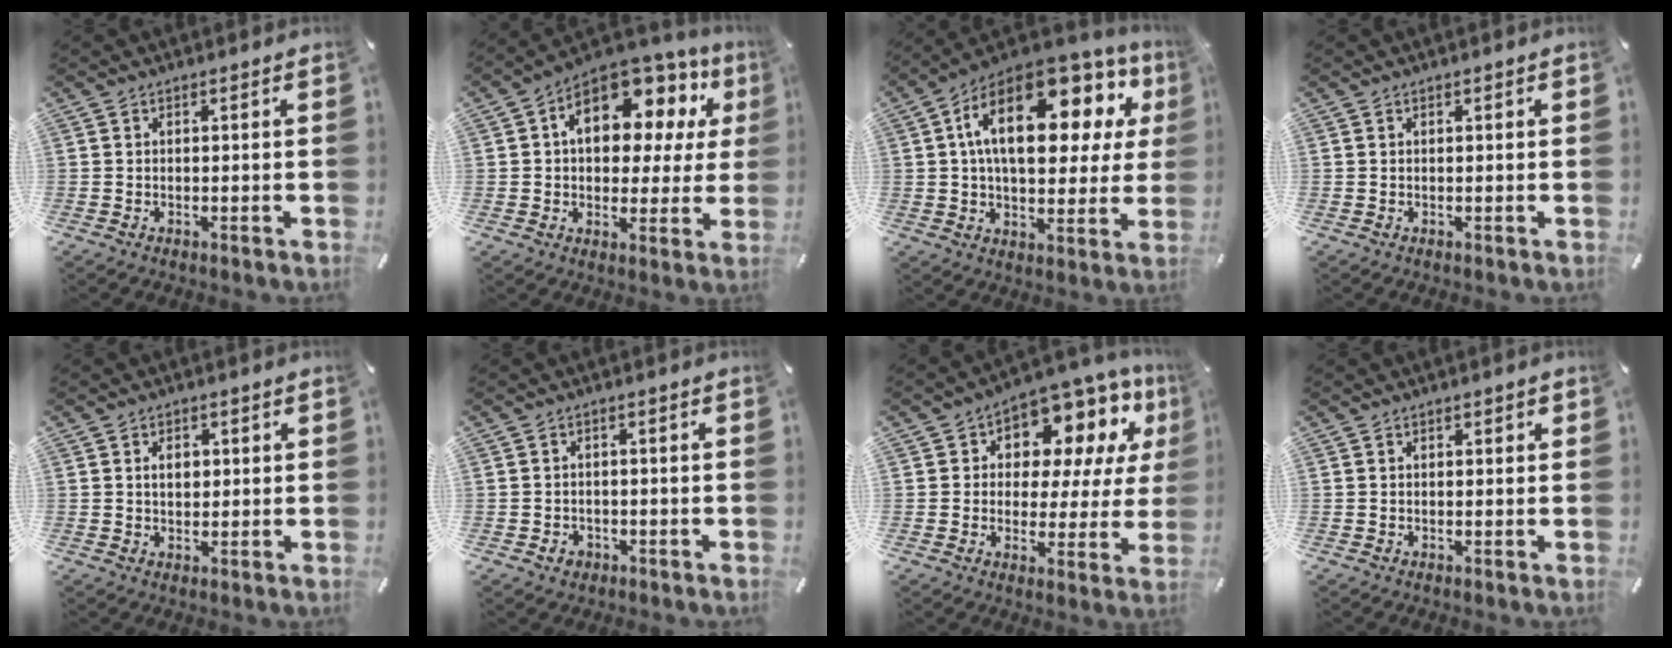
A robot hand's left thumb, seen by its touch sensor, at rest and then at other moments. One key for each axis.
{"total": 14.5, "fx": 5.4, "fy": 9.2, "fz": 9.8, "tx": -0.153, "ty": -0.030, "tz": 0.095}
{"total": 22.1, "fx": 8.5, "fy": 11.2, "fz": 17.1, "tx": -0.291, "ty": -0.045, "tz": 0.137}
{"total": 0.0}
{"total": 3.7, "fx": 0.7, "fy": 2.7, "fz": 2.4, "tx": -0.028, "ty": -0.001, "tz": 0.004}
{"total": 2.2, "fx": -1.0, "fy": 1.9, "fz": 0.6, "tx": -0.012, "ty": 0.005, "tz": -0.023}
{"total": 11.4, "fx": 7.2, "fy": 7.1, "fz": 5.3, "tx": -0.086, "ty": -0.061, "tz": 0.128}
{"total": 0.9, "fx": 0.3, "fy": 0.5, "fz": 0.7, "tx": -0.013, "ty": 0.004, "tz": 0.004}